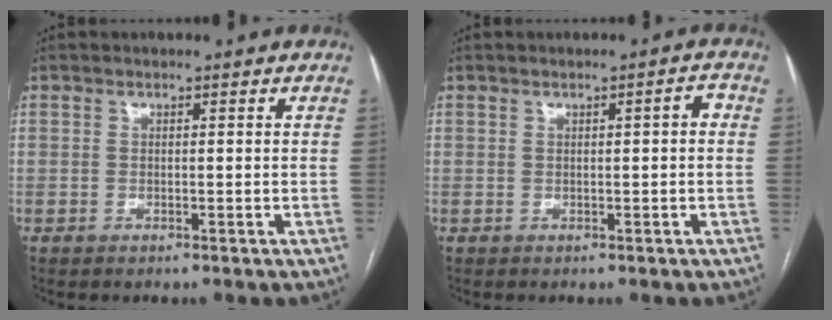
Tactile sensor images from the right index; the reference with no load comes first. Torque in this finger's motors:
{"motor_torque": [0.11, -0.04, 0.10, 0.02]}